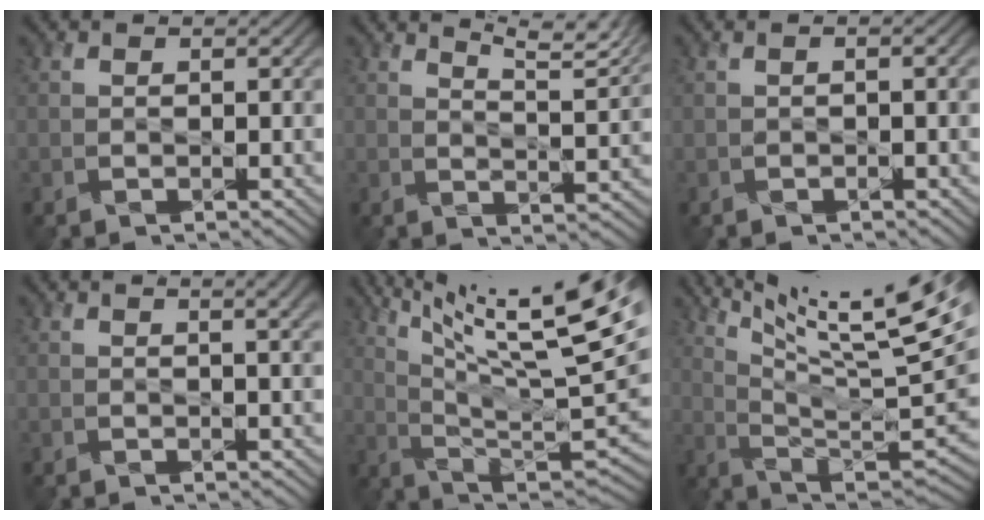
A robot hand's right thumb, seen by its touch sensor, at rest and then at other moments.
{"total": 7.3, "force": [5.5, 1.2, 4.6], "torque": [-0.074, -0.004, 0.082]}
{"total": 1.1, "force": [-0.2, 0.2, 1.0], "torque": [-0.017, 0.000, -0.004]}
{"total": 3.2, "force": [1.7, 0.9, 2.6], "torque": [-0.029, 0.007, 0.010]}
{"total": 20.4, "force": [12.4, 4.0, 15.8], "torque": [-0.253, 0.003, 0.195]}
{"total": 18.7, "force": [12.0, 3.3, 13.9], "torque": [-0.226, -0.007, 0.193]}